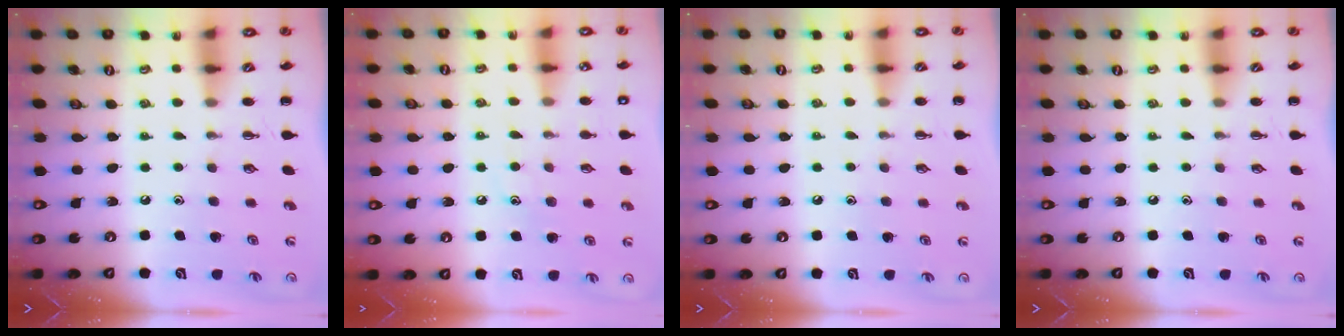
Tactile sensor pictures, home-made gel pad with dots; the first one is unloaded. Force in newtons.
{"total": 8.5, "press": 8.4, "slide": 1.7}
{"total": 3.3, "press": 3.1, "slide": 1.1}
{"total": 0.0}